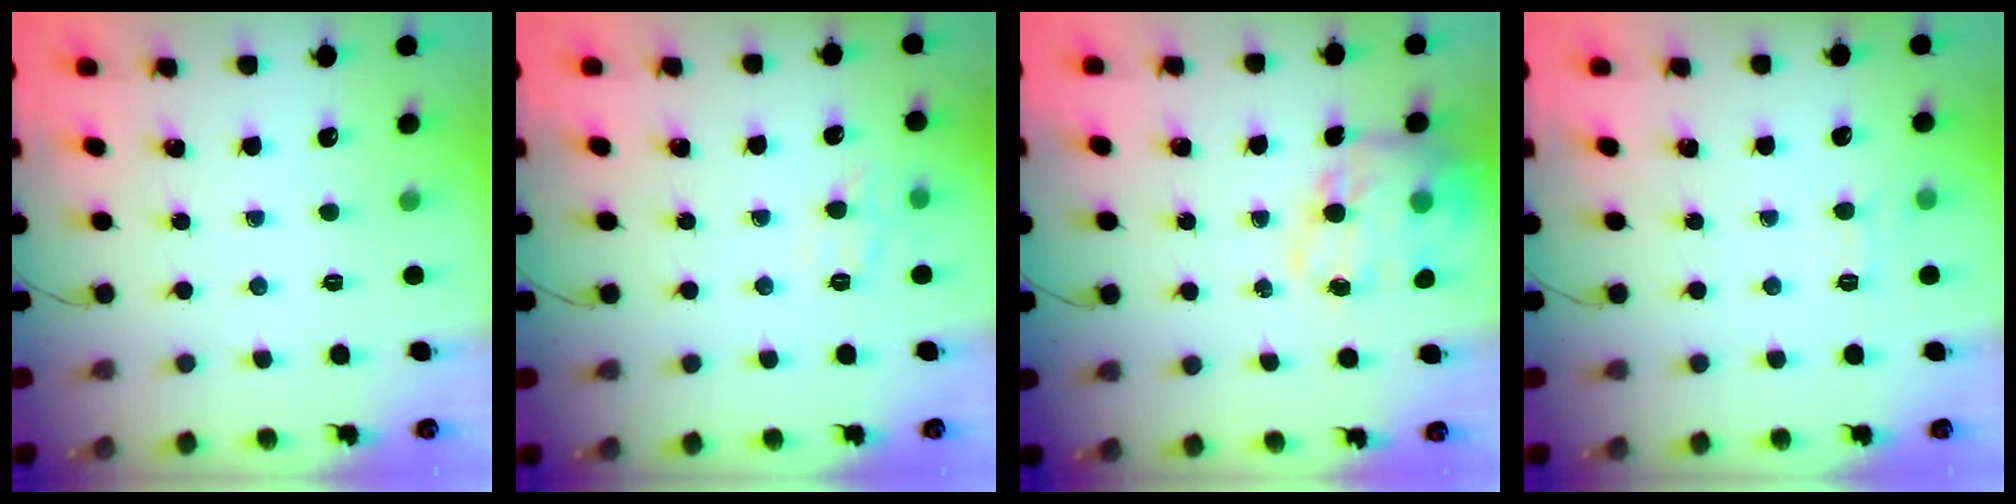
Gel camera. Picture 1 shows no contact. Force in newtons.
{"total": 8.0, "press": 7.9, "slide": 1.5}
{"total": 17.3, "press": 16.8, "slide": 4.3}
{"total": 5.6, "press": 5.3, "slide": 1.8}